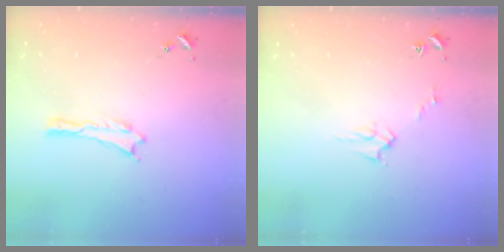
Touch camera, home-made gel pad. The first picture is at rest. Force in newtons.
{"total": 3.0, "press": 3.0, "slide": 0.3}